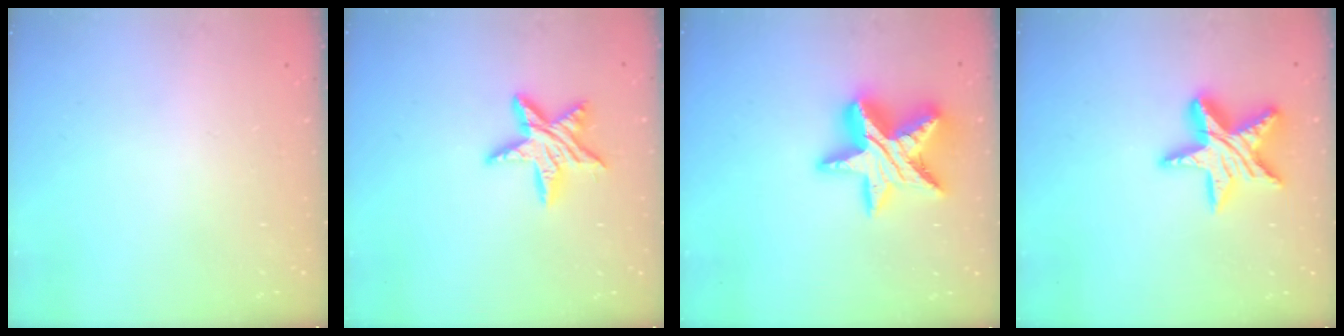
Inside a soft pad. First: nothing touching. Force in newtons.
{"total": 11.9, "press": 11.9, "slide": 0.7}
{"total": 19.4, "press": 19.4, "slide": 1.2}
{"total": 15.9, "press": 15.9, "slide": 1.1}